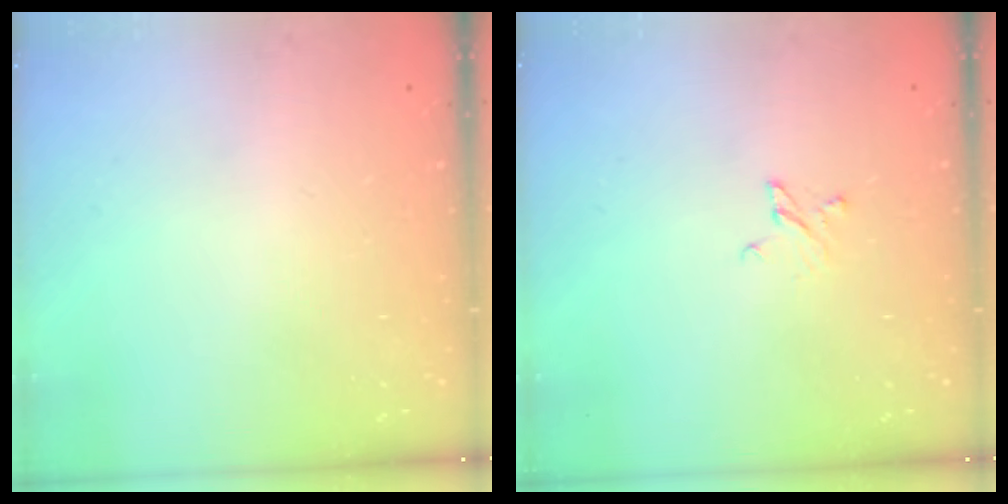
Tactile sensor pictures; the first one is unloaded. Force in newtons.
{"total": 2.4, "press": 2.4, "slide": 0.2}